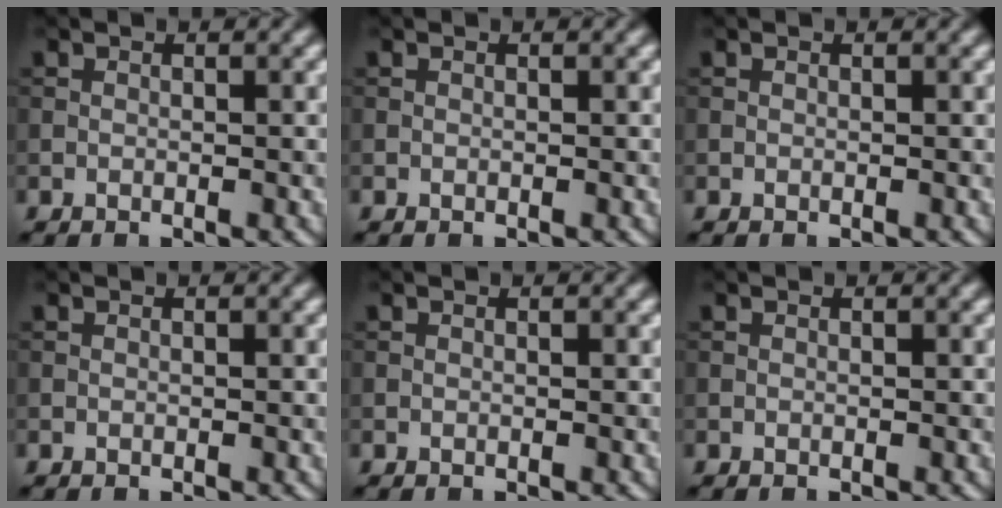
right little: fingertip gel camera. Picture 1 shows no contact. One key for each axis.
{"total": 0.0}
{"total": 0.0}
{"total": 0.0}
{"total": 0.0}
{"total": 0.0}